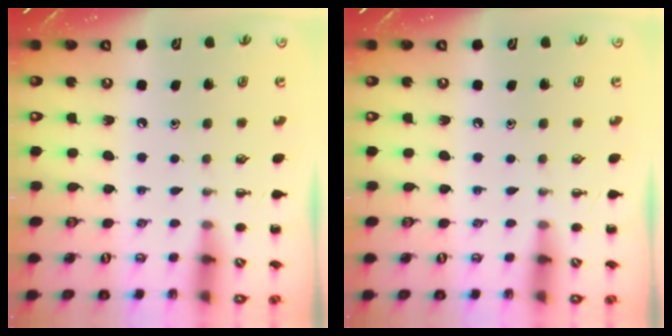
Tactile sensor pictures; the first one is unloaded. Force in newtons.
{"total": 0.0}